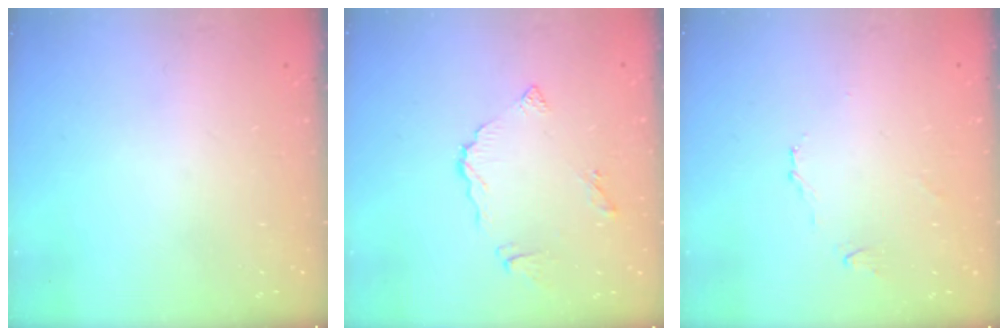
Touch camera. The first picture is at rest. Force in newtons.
{"total": 7.2, "press": 7.1, "slide": 0.8}
{"total": 2.7, "press": 2.6, "slide": 0.6}